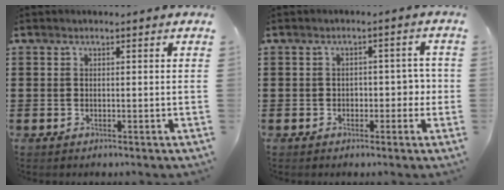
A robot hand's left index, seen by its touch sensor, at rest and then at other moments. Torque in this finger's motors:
{"motor_torque": [0.06, 0.01, 0.18, 0.03]}